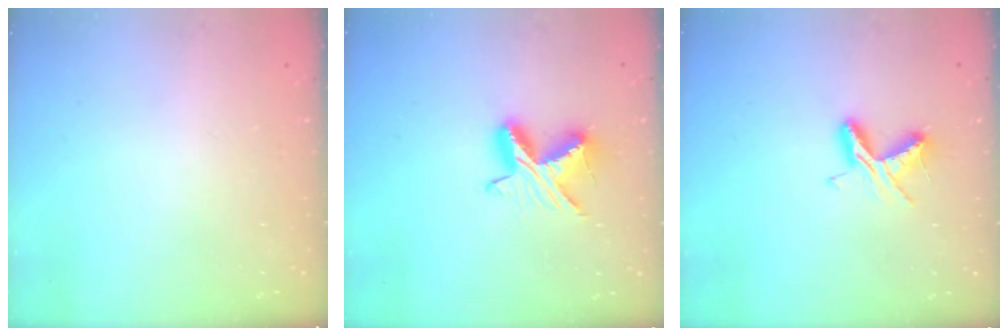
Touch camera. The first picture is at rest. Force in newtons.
{"total": 9.2, "press": 9.2, "slide": 0.4}
{"total": 6.5, "press": 6.5, "slide": 0.5}